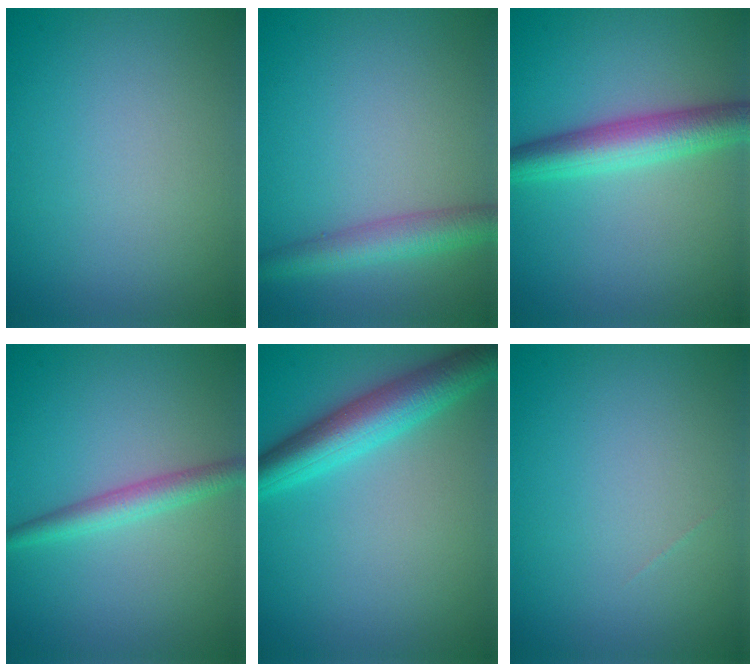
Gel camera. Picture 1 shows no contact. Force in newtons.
{"total": 3.5, "press": 3.5, "slide": 0.1}
{"total": 4.9, "press": 4.9, "slide": 0.1}
{"total": 2.5, "press": 2.5, "slide": 0.0}
{"total": 5.7, "press": 5.7, "slide": 0.1}
{"total": 0.0}